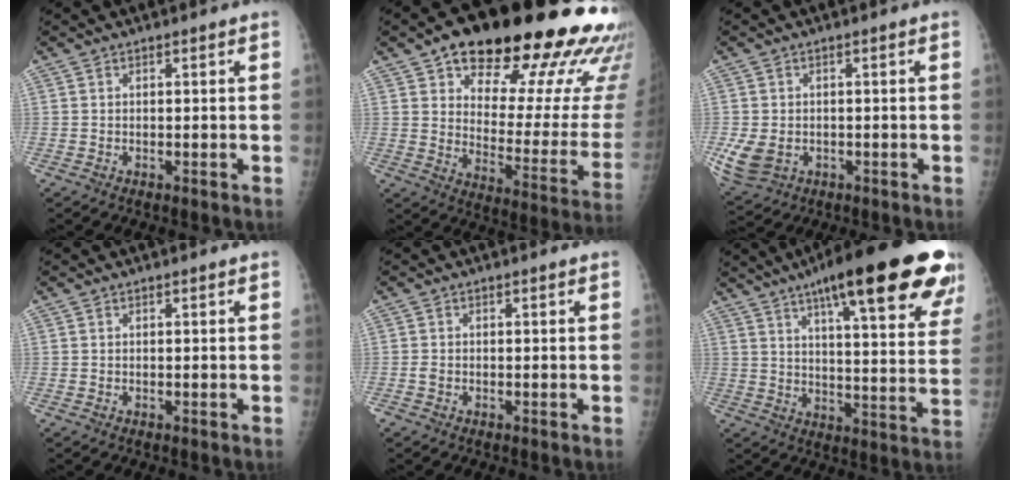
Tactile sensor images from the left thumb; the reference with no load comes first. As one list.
[{"total": 30.8, "force": [18.2, 12.8, 21.3], "torque": [-0.250, -0.043, 0.249]}, {"total": 7.0, "force": [-1.7, 5.4, 4.2], "torque": [-0.083, -0.004, -0.017]}, {"total": 0.0}, {"total": 1.0, "force": [-0.4, 0.6, 0.6], "torque": [-0.014, 0.000, -0.010]}, {"total": 28.8, "force": [17.7, 6.4, 21.8], "torque": [-0.262, -0.032, 0.237]}]